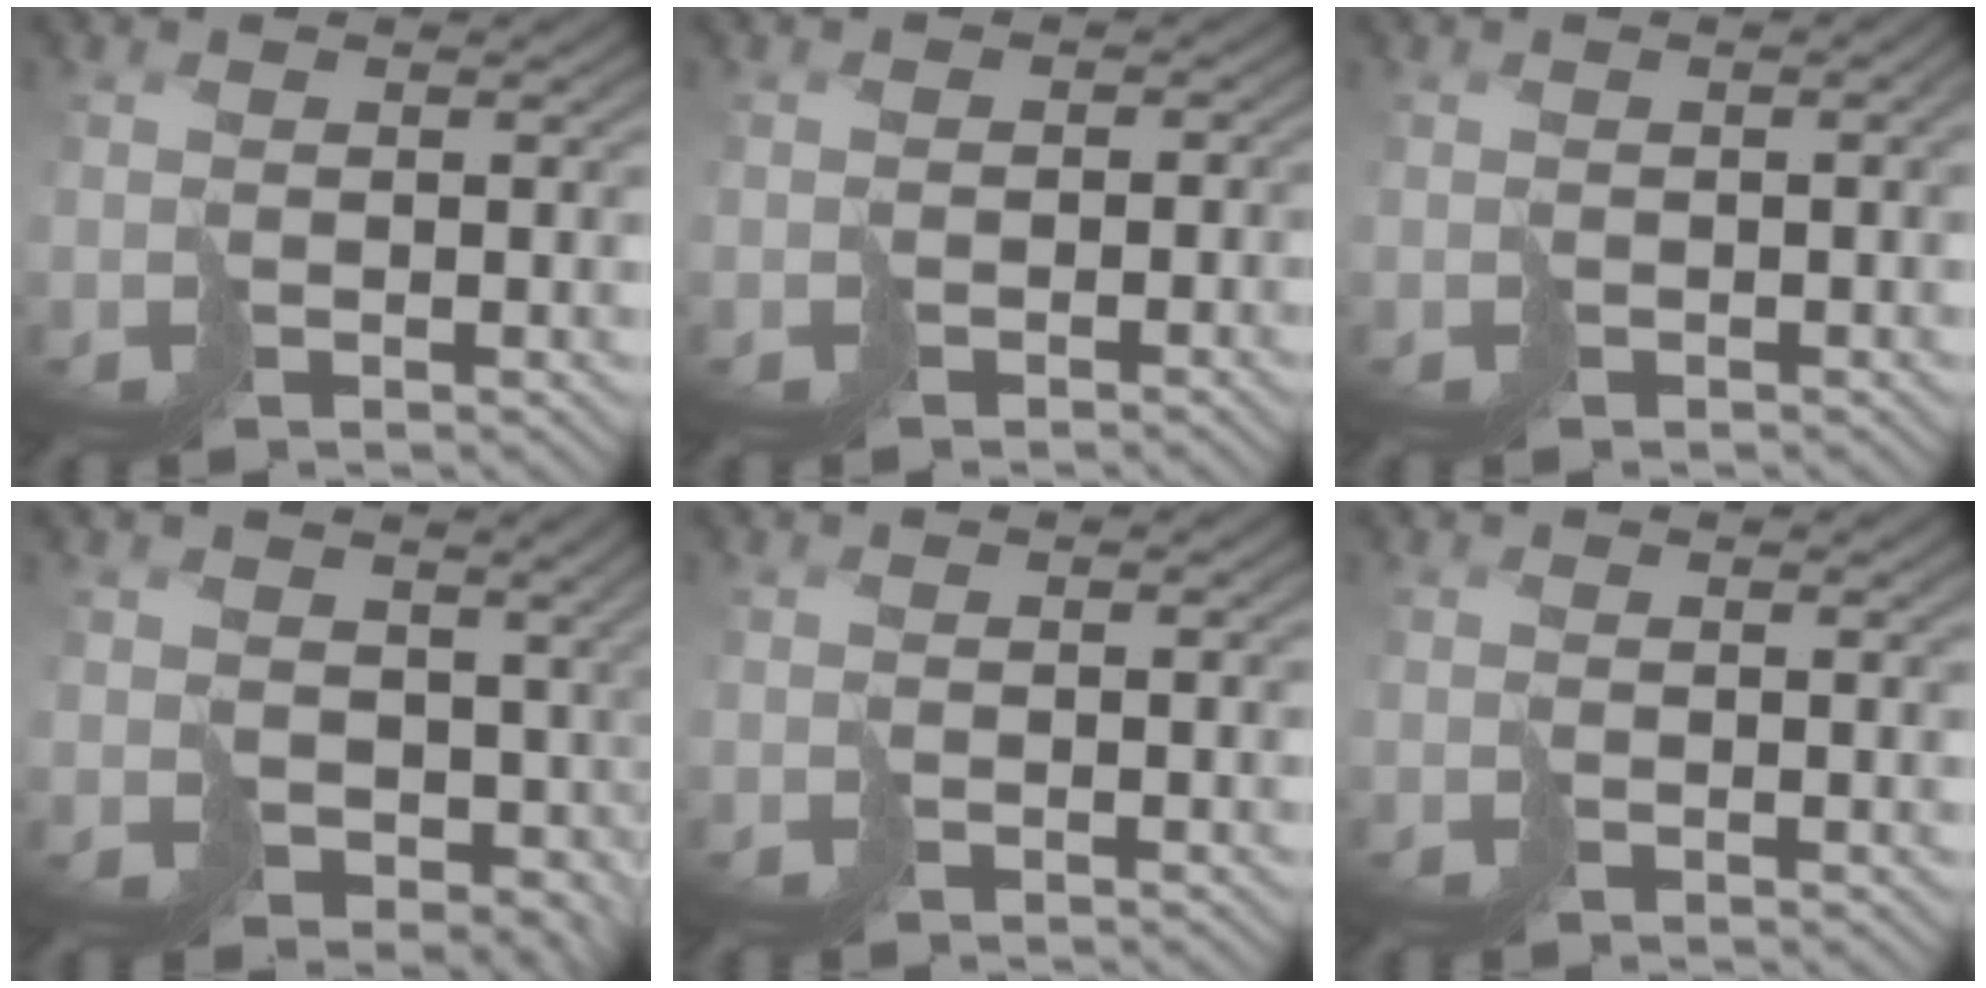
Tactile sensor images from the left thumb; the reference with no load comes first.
{"total": 2.1, "force": [-1.3, 1.7, 0.2], "torque": [0.007, -0.004, -0.026]}
{"total": 1.7, "force": [-0.5, 0.6, 1.6], "torque": [-0.023, -0.002, -0.004]}
{"total": 10.3, "force": [-0.3, 8.3, 6.1], "torque": [-0.099, -0.049, 0.011]}
{"total": 0.0}
{"total": 1.0, "force": [0.3, 0.2, 1.0], "torque": [-0.016, -0.001, 0.007]}